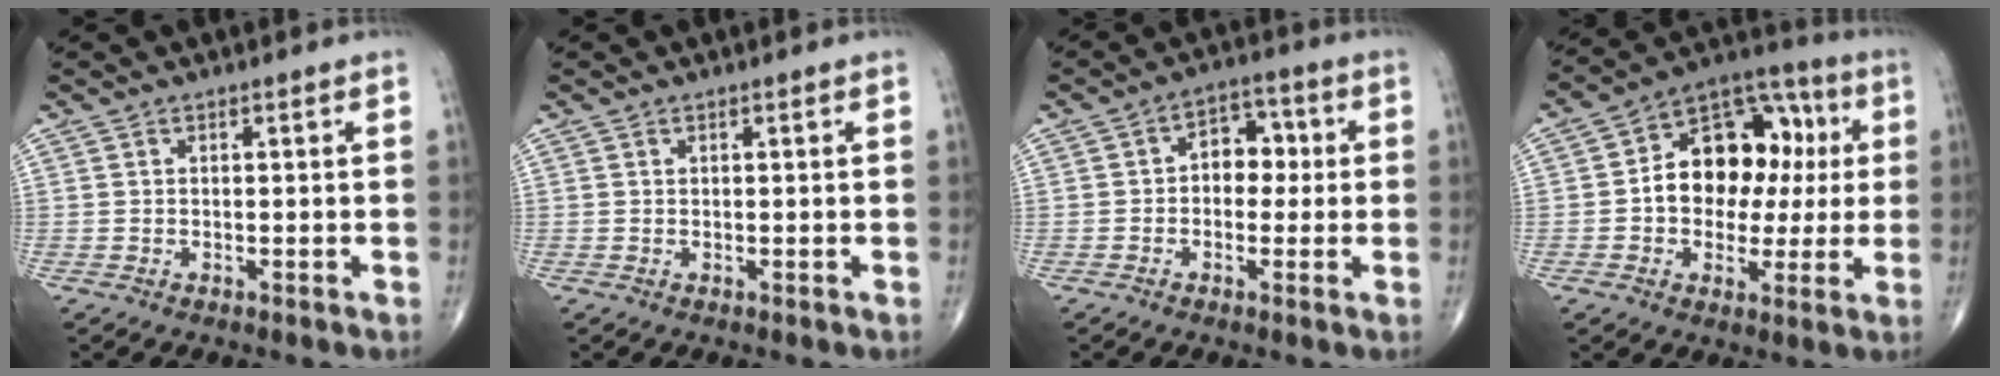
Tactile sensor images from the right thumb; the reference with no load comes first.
{"total": 0.0}
{"total": 6.7, "force": [0.1, 4.9, 4.6], "torque": [-0.029, 0.023, -0.009]}
{"total": 17.2, "force": [1.3, 12.2, 12.1], "torque": [-0.125, 0.037, 0.012]}